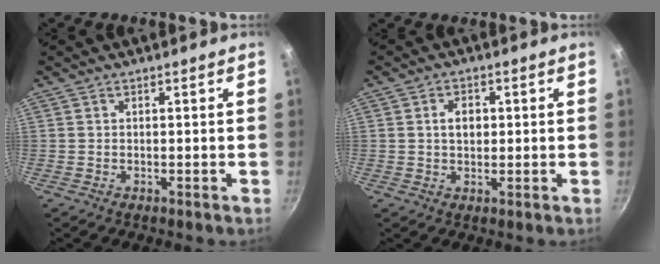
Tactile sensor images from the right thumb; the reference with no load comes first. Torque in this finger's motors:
{"motor_torque": [0.03, 1.31, 0.44, -0.15, 0.00]}